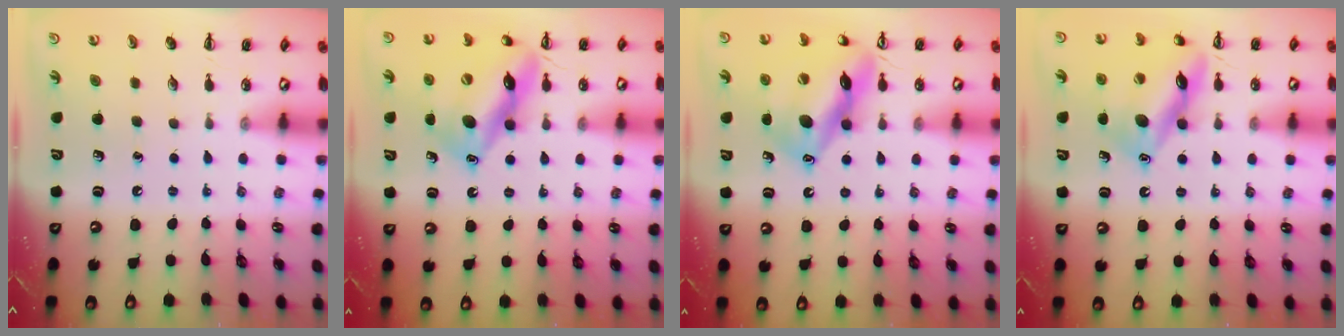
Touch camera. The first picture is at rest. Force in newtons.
{"total": 15.9, "press": 15.7, "slide": 2.4}
{"total": 16.0, "press": 15.9, "slide": 2.1}
{"total": 14.0, "press": 13.9, "slide": 1.4}